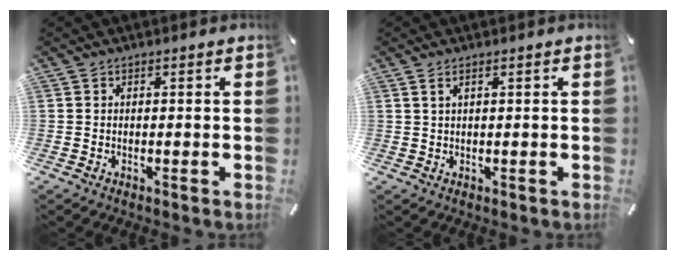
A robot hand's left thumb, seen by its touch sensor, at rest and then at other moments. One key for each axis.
{"total": 1.4, "fx": 0.6, "fy": 0.4, "fz": 1.2, "tx": -0.026, "ty": 0.001, "tz": 0.010}